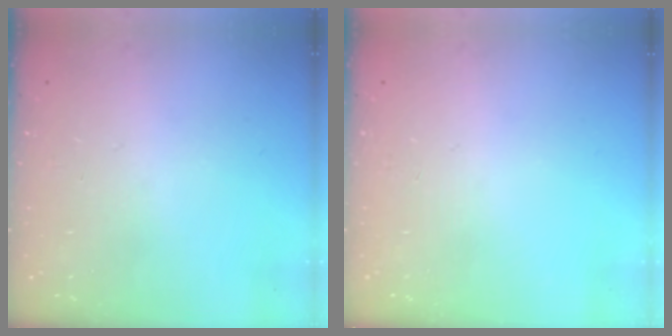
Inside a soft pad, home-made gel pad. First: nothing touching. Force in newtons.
{"total": 0.0}